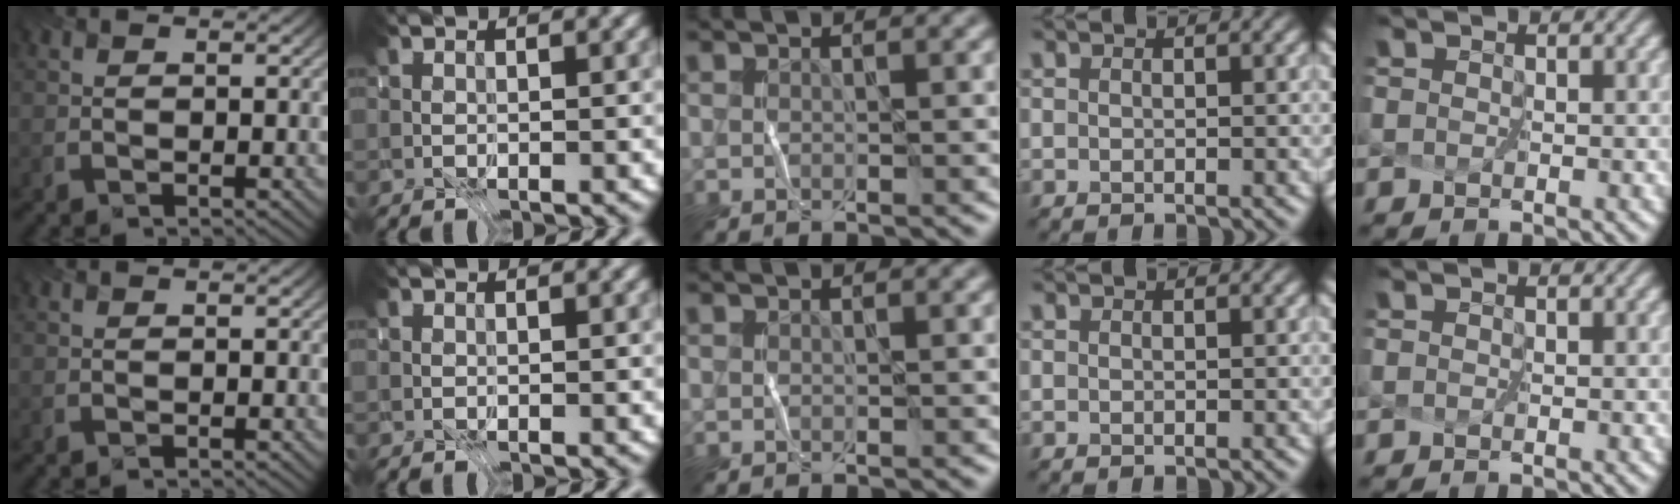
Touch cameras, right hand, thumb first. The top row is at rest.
{}